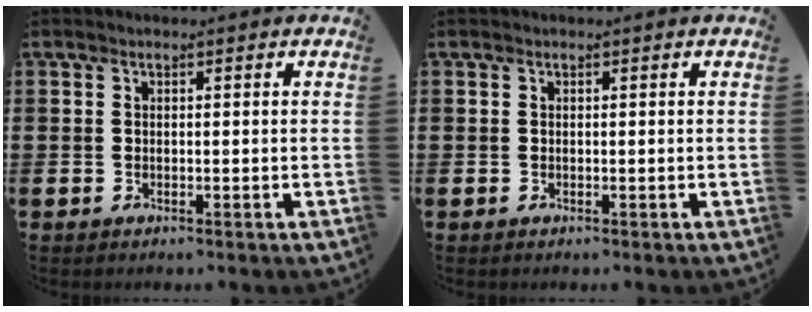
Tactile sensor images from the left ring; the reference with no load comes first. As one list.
[{"total": 0.0}]